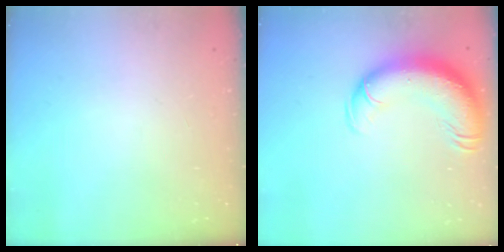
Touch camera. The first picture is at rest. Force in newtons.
{"total": 18.5, "press": 17.9, "slide": 4.4}